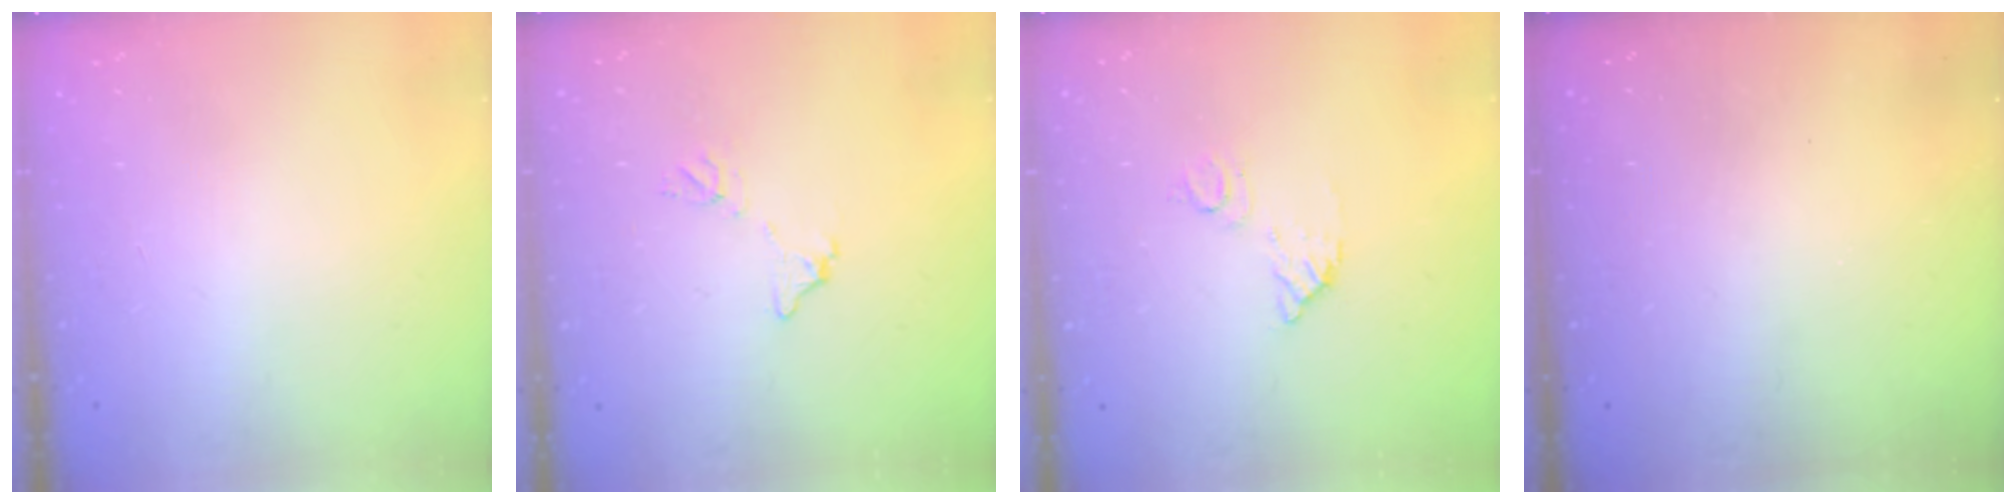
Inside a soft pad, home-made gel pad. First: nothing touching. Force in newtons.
{"total": 6.6, "press": 6.6, "slide": 0.4}
{"total": 6.2, "press": 6.1, "slide": 0.4}
{"total": 2.9, "press": 2.9, "slide": 0.2}